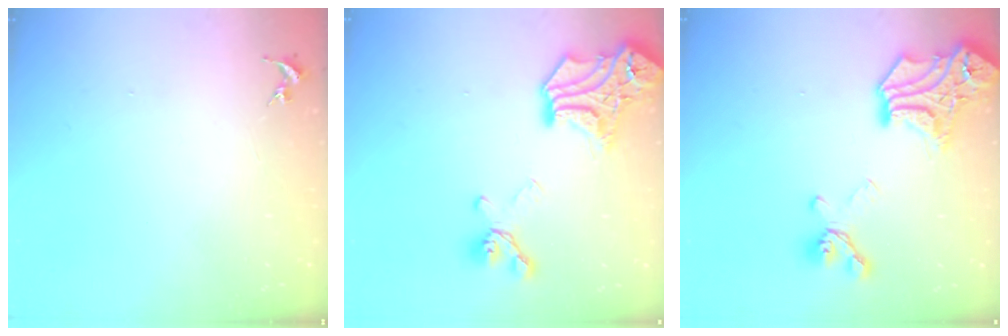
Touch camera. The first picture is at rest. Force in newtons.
{"total": 19.9, "press": 19.9, "slide": 0.9}
{"total": 19.9, "press": 19.9, "slide": 0.9}